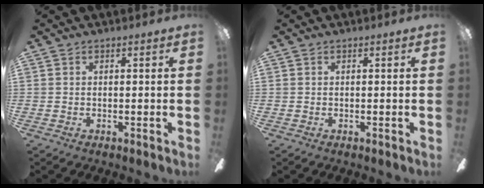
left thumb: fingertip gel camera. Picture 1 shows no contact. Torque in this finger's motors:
{"motor_torque": [0.00, 0.00, 0.00, 0.00, 0.00]}